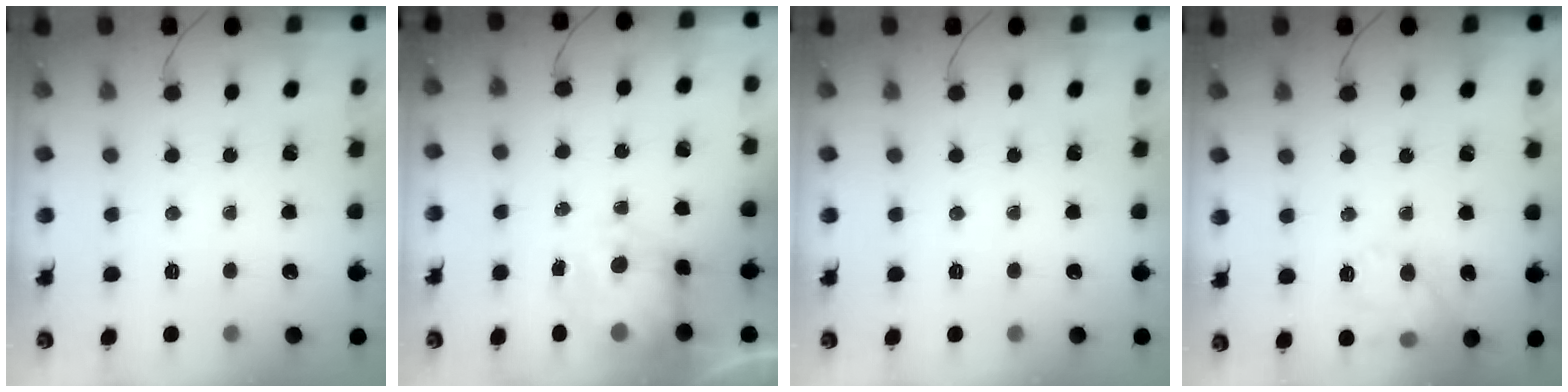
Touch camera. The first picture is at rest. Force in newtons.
{"total": 7.2, "press": 7.2, "slide": 0.7}
{"total": 0.0}
{"total": 12.5, "press": 12.5, "slide": 0.7}